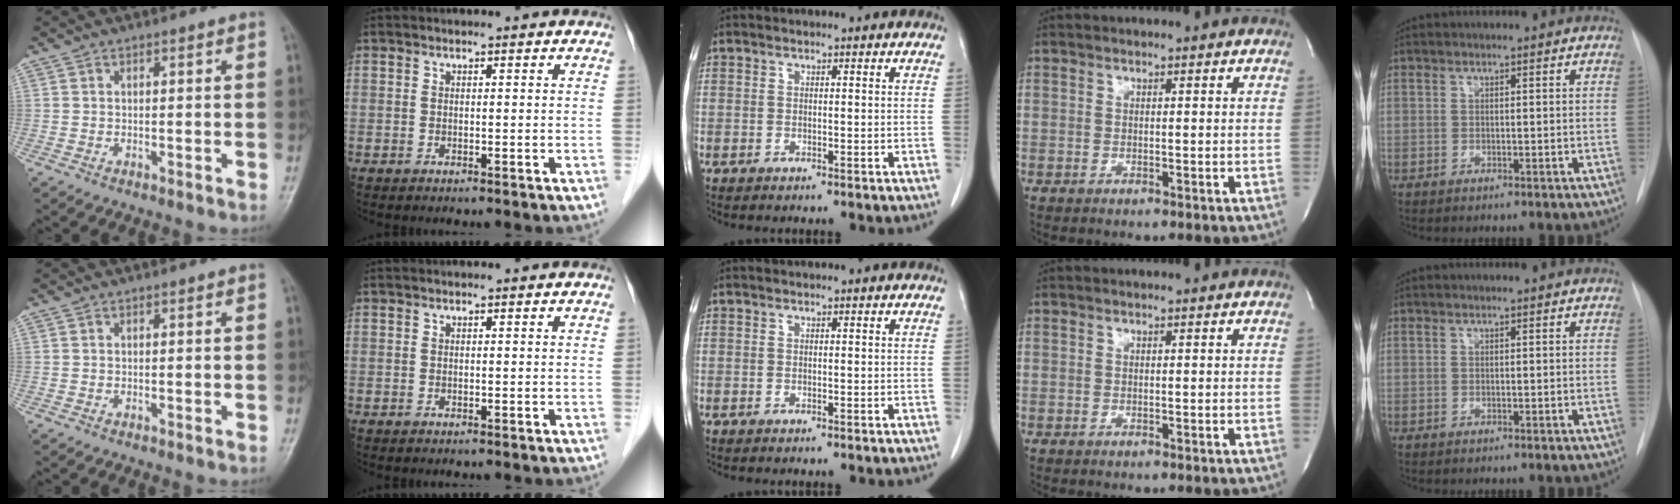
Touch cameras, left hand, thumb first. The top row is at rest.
{}